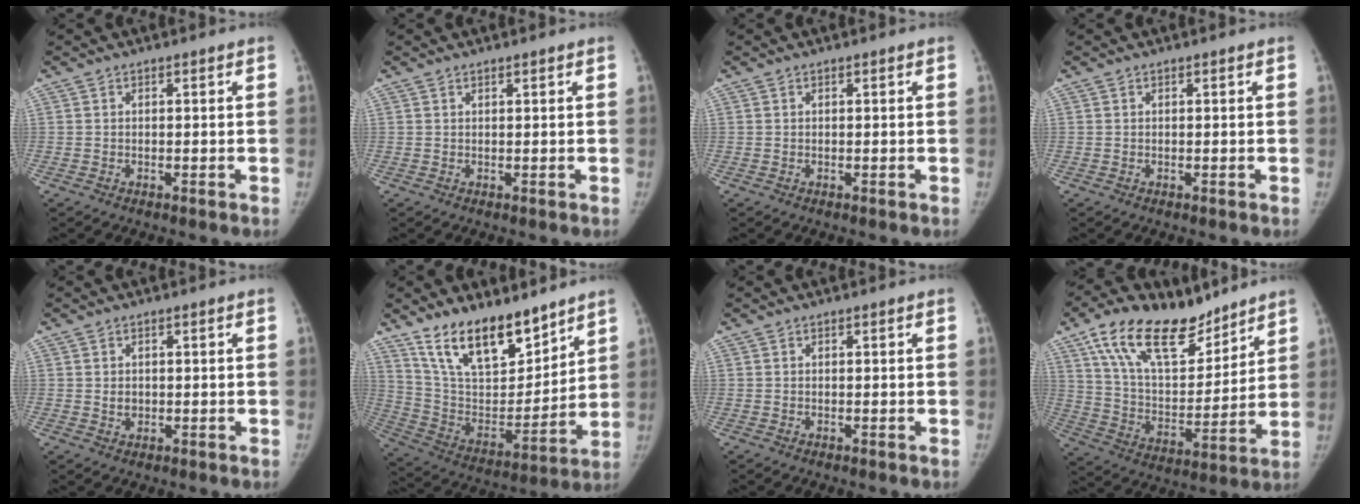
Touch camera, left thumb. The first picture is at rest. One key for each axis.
{"total": 0.5, "fx": 0.4, "fy": 0.0, "fz": 0.3, "tx": -0.006, "ty": -0.003, "tz": 0.009}
{"total": 0.0}
{"total": 0.0}
{"total": 1.7, "fx": 0.2, "fy": 1.4, "fz": 1.0, "tx": -0.012, "ty": -0.002, "tz": 0.008}
{"total": 20.0, "fx": 14.3, "fy": 8.5, "fz": 11.0, "tx": -0.141, "ty": -0.078, "tz": 0.263}
{"total": 0.0}
{"total": 21.1, "fx": 14.2, "fy": 10.0, "fz": 12.0, "tx": -0.175, "ty": -0.054, "tz": 0.258}